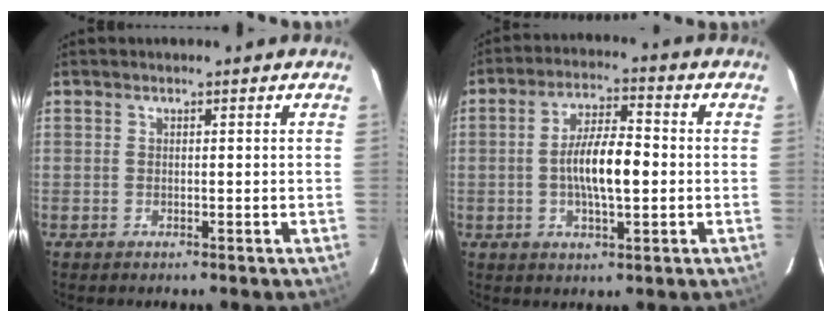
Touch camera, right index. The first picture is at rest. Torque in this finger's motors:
{"motor_torque": [1.38, -0.08, 0.68, 0.17]}